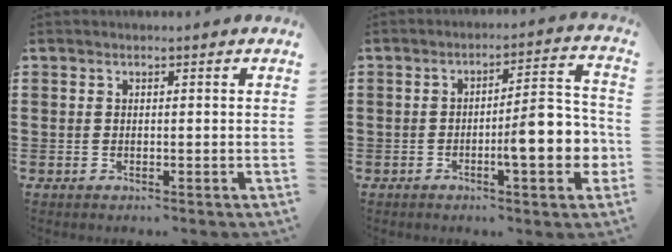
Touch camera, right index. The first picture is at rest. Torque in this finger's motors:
{"motor_torque": [2.14, 0.00, 0.76, 0.20]}